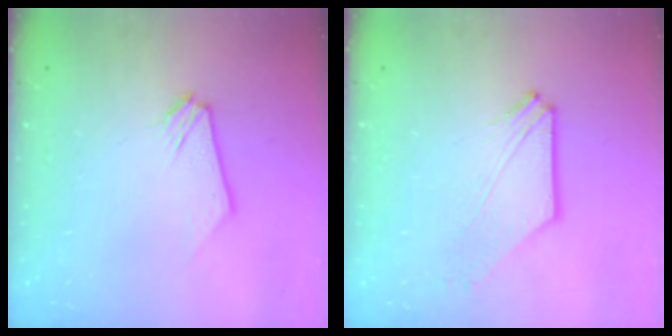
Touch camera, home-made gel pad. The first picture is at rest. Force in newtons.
{"total": 2.4, "press": 2.4, "slide": 0.3}